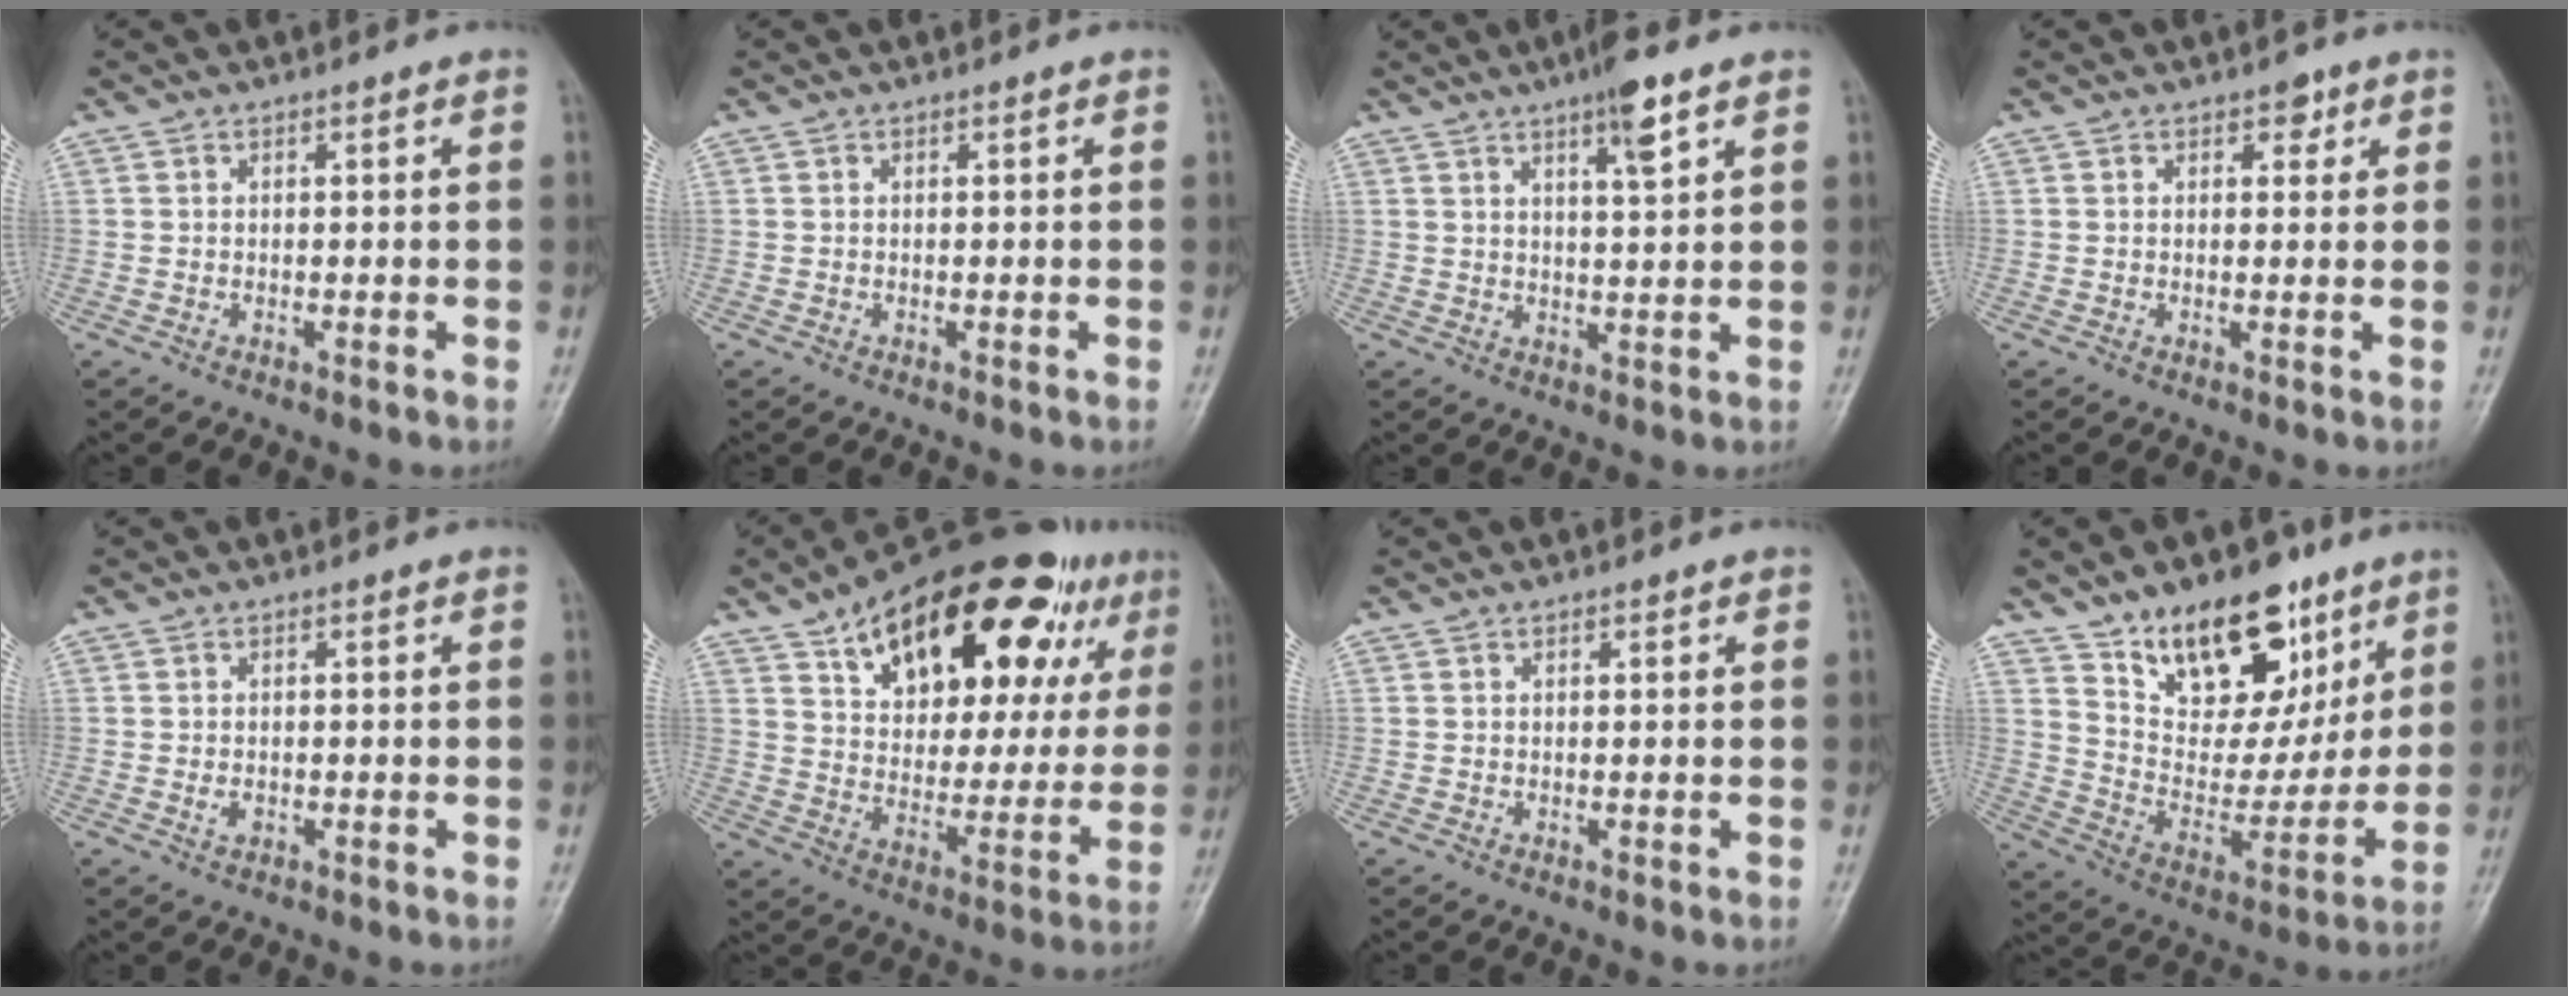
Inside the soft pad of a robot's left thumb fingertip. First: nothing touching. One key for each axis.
{"total": 0.0}
{"total": 6.4, "fx": 3.8, "fy": 1.0, "fz": 5.1, "tx": -0.080, "ty": -0.016, "tz": 0.061}
{"total": 2.4, "fx": 1.4, "fy": 1.5, "fz": 1.3, "tx": -0.001, "ty": -0.003, "tz": 0.015}
{"total": 1.5, "fx": -0.3, "fy": 1.1, "fz": 1.0, "tx": -0.015, "ty": -0.001, "tz": -0.004}
{"total": 30.0, "fx": 16.8, "fy": 13.4, "fz": 20.9, "tx": -0.276, "ty": -0.019, "tz": 0.255}
{"total": 0.7, "fx": 0.4, "fy": 0.3, "fz": 0.5, "tx": -0.008, "ty": -0.001, "tz": 0.006}
{"total": 21.9, "fx": 13.1, "fy": 12.2, "fz": 12.6, "tx": -0.134, "ty": -0.057, "tz": 0.224}